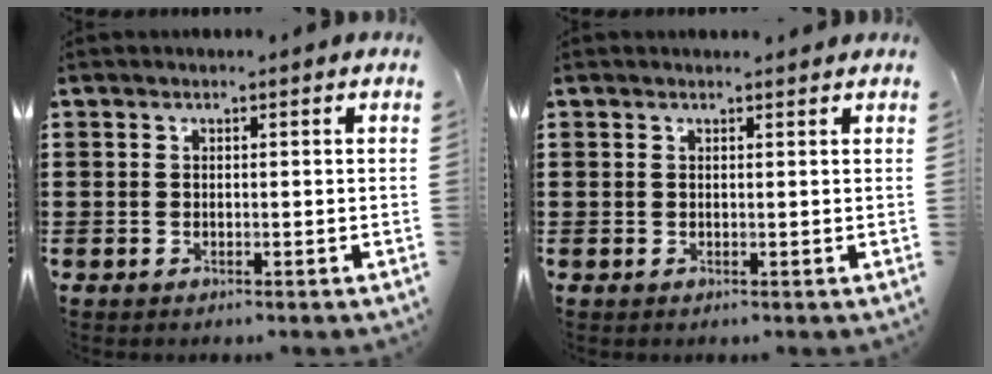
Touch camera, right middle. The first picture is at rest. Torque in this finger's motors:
{"motor_torque": [0.10, -0.07, 0.05, 0.01]}